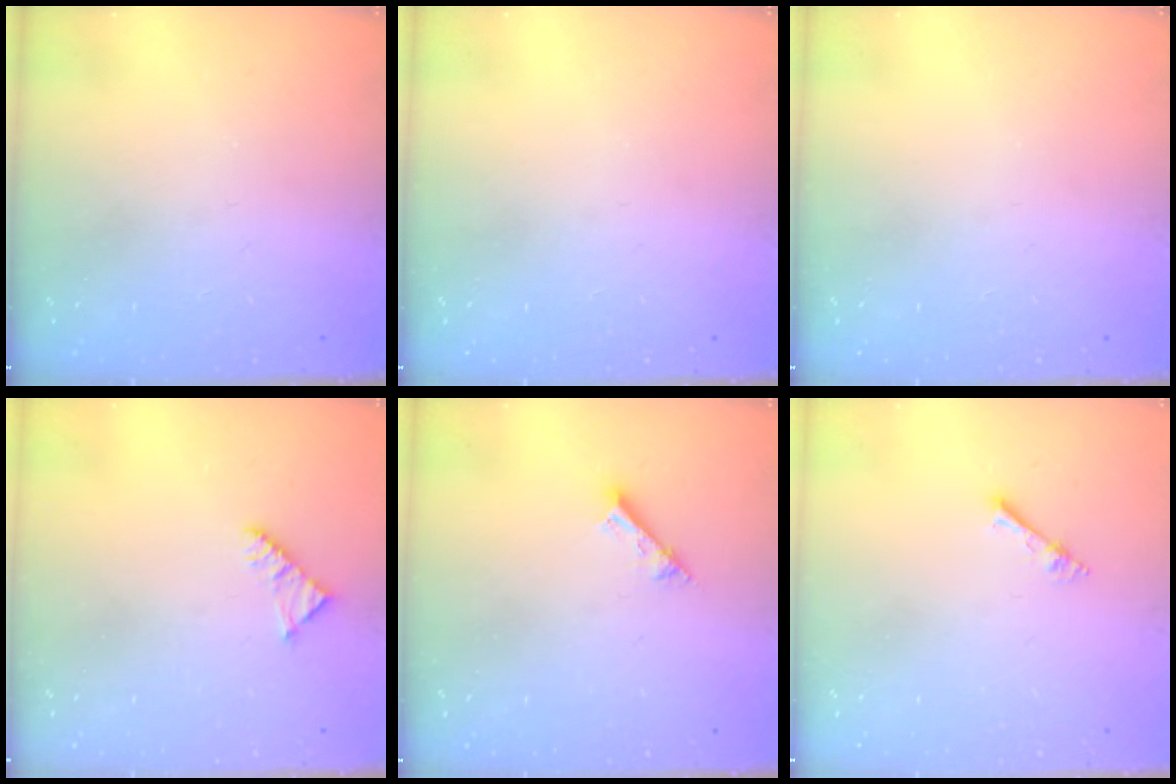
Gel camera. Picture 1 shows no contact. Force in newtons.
{"total": 0.0}
{"total": 0.0}
{"total": 2.3, "press": 2.3, "slide": 0.4}
{"total": 2.5, "press": 2.5, "slide": 0.1}
{"total": 4.0, "press": 3.9, "slide": 0.5}